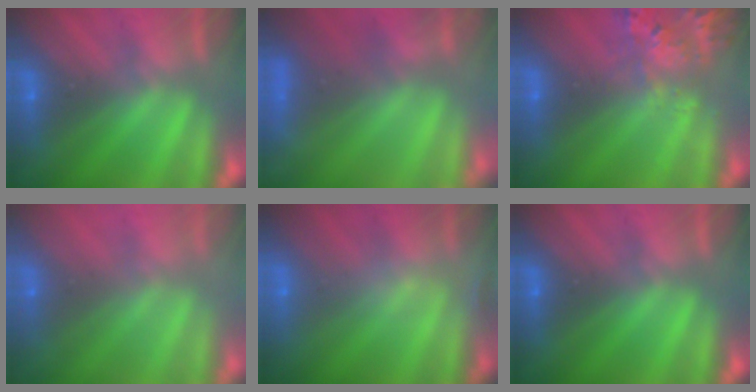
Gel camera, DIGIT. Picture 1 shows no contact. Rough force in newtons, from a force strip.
{"total": 6.9}
{"total": 2.9}
{"total": 7.8}
{"total": 2.4}
{"total": 0.0}